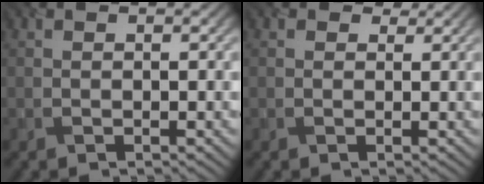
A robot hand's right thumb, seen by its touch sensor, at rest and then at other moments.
{"total": 1.0, "force": [0.7, 0.7, -0.3], "torque": [0.002, -0.006, 0.012]}